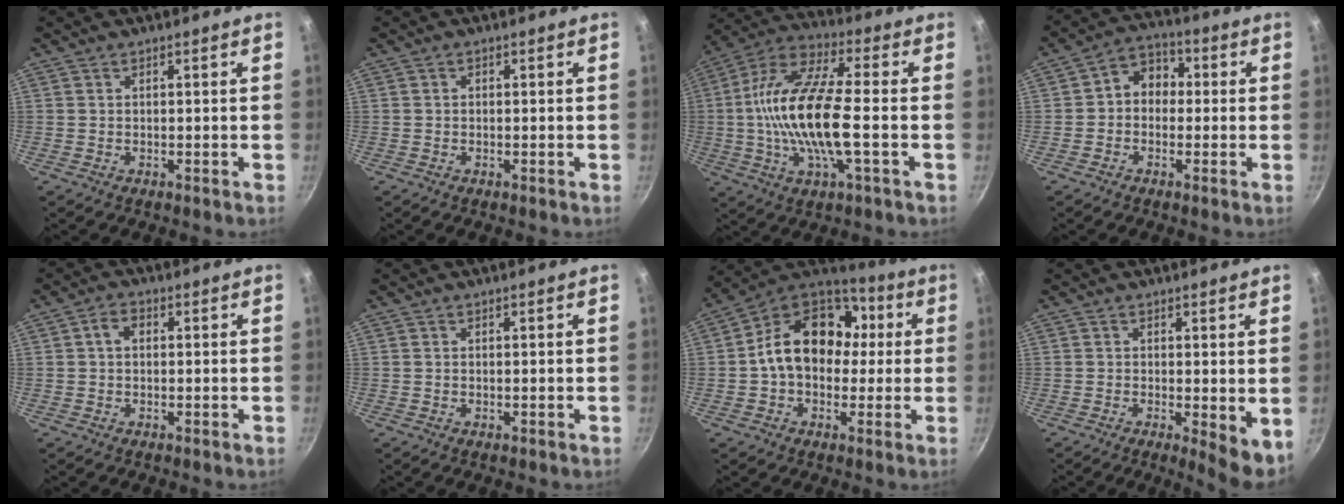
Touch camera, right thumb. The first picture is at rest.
{"total": 0.6, "force": [0.0, 0.5, 0.3], "torque": [-0.004, 0.005, 0.000]}
{"total": 18.3, "force": [-1.8, 5.7, 17.3], "torque": [-0.335, 0.028, -0.050]}
{"total": 7.0, "force": [0.0, 5.7, 4.0], "torque": [-0.024, 0.022, -0.021]}
{"total": 3.0, "force": [0.4, 2.2, 2.0], "torque": [-0.031, 0.007, 0.002]}
{"total": 0.0}
{"total": 18.0, "force": [1.1, 13.6, 11.7], "torque": [-0.152, 0.044, 0.002]}
{"total": 5.7, "force": [-0.4, 1.9, 5.3], "torque": [-0.067, -0.010, -0.003]}